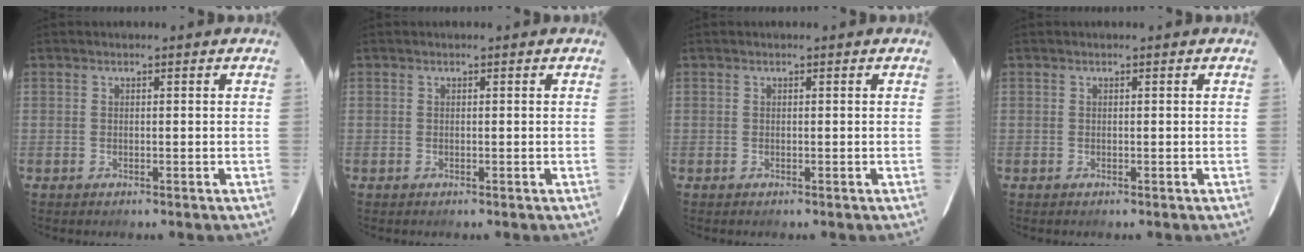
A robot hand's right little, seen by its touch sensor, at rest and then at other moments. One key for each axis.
{"total": 0.0}
{"total": 0.0}
{"total": 0.0}